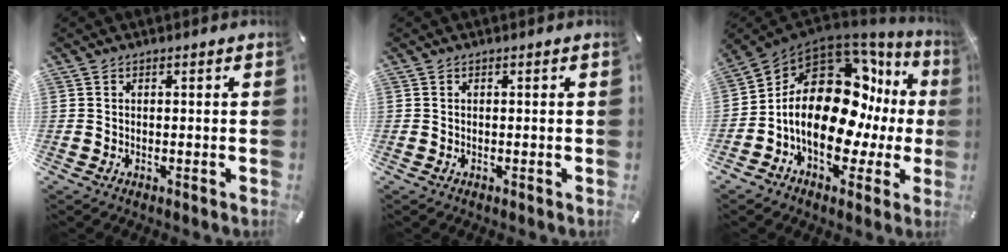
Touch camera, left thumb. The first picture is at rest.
{"total": 0.0}
{"total": 20.3, "force": [0.0, 13.0, 15.5], "torque": [-0.281, -0.022, -0.001]}